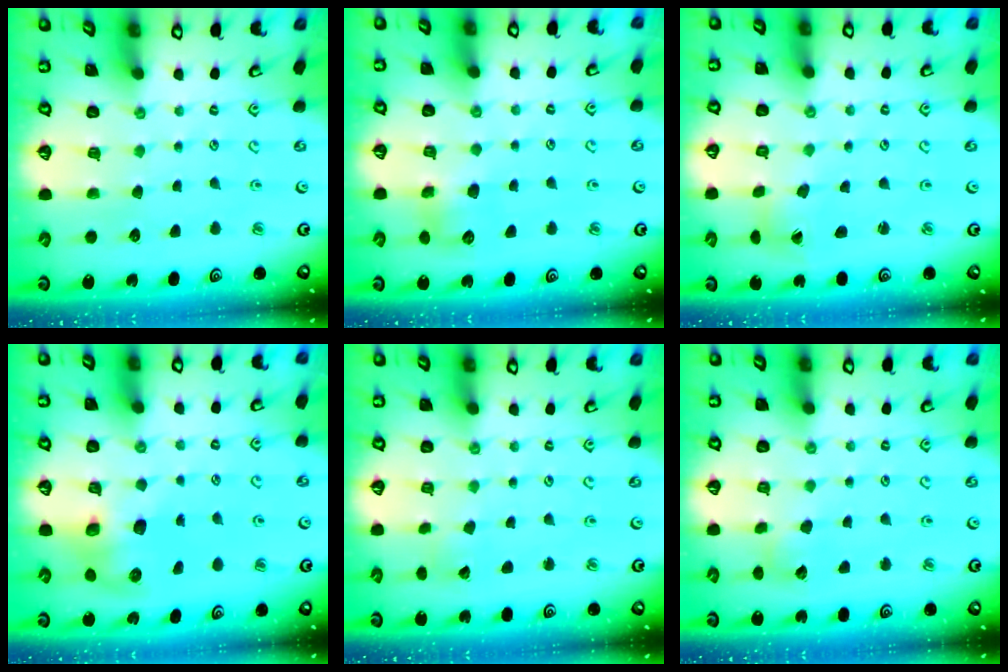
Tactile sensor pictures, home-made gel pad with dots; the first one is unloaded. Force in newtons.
{"total": 6.3, "press": 6.3, "slide": 0.6}
{"total": 1.3, "press": 1.3, "slide": 0.1}
{"total": 8.7, "press": 8.6, "slide": 1.3}
{"total": 2.7, "press": 2.7, "slide": 0.2}
{"total": 2.9, "press": 2.9, "slide": 0.3}